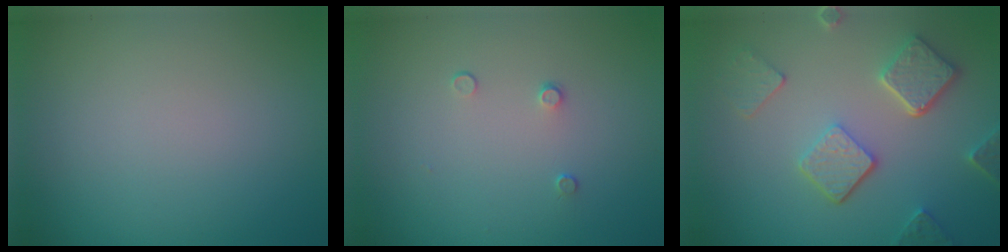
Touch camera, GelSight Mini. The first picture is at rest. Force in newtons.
{"total": 0.8, "press": 0.4, "slide": 0.6}
{"total": 5.2, "press": 3.9, "slide": 3.4}